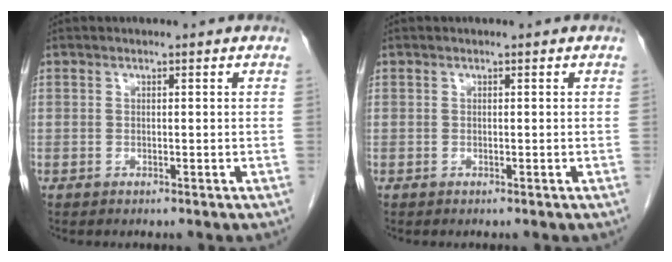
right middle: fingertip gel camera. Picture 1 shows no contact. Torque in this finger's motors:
{"motor_torque": [-0.31, 0.12, -0.01, -0.01]}